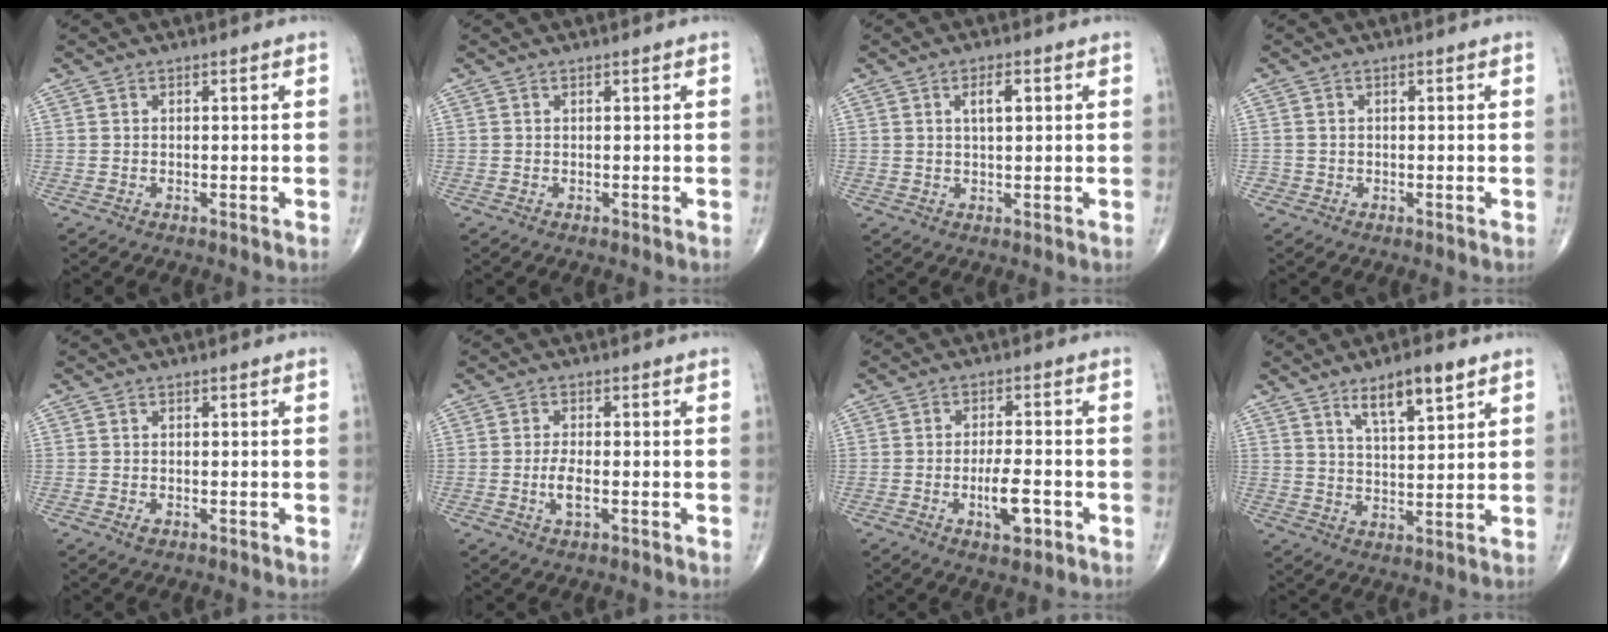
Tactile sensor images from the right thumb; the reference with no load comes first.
{"total": 0.0}
{"total": 3.4, "force": [1.2, 1.3, 3.0], "torque": [-0.049, -0.002, 0.019]}
{"total": 0.8, "force": [-0.2, 0.7, 0.0], "torque": [0.007, 0.005, -0.006]}
{"total": 0.9, "force": [-0.4, 0.6, 0.6], "torque": [-0.009, -0.001, -0.006]}
{"total": 3.6, "force": [-0.9, 1.4, 3.2], "torque": [-0.063, -0.001, -0.018]}
{"total": 6.4, "force": [-2.3, 2.3, 5.6], "torque": [-0.088, 0.008, -0.035]}
{"total": 8.8, "force": [5.4, 2.5, 6.5], "torque": [-0.099, -0.028, 0.094]}